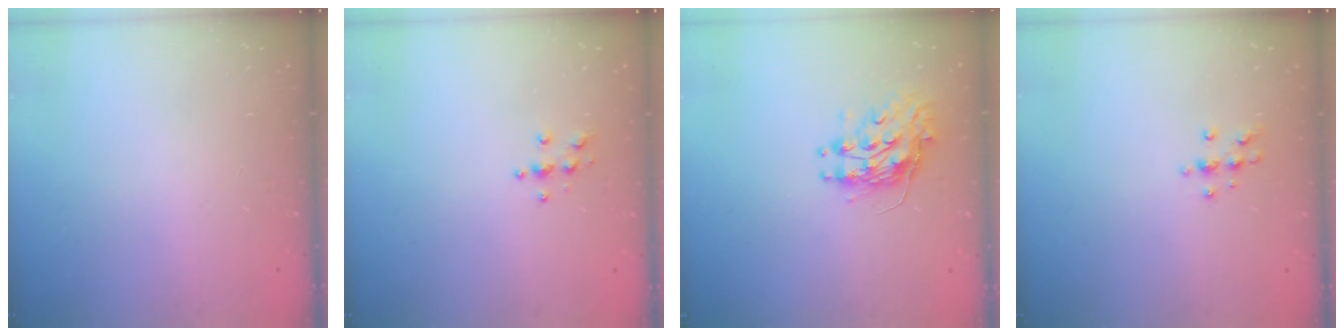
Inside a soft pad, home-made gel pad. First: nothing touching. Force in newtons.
{"total": 3.6, "press": 3.6, "slide": 0.4}
{"total": 9.6, "press": 9.6, "slide": 0.3}
{"total": 7.5, "press": 7.4, "slide": 1.3}